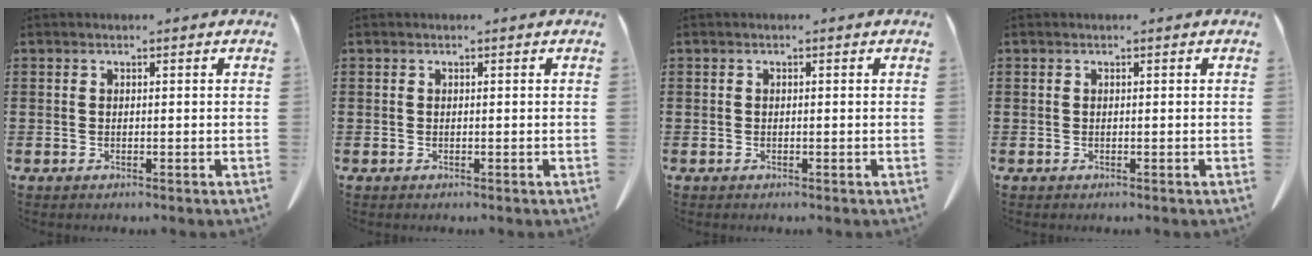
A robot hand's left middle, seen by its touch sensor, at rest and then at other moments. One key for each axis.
{"total": 0.0}
{"total": 0.0}
{"total": 0.0}